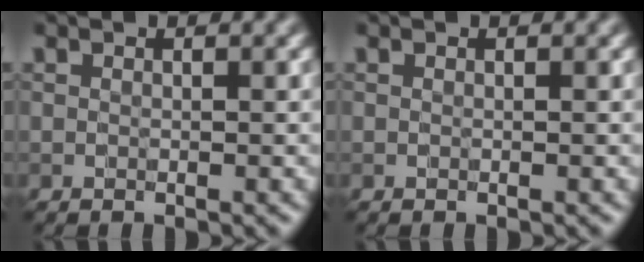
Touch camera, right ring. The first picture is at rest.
{"total": 0.0}